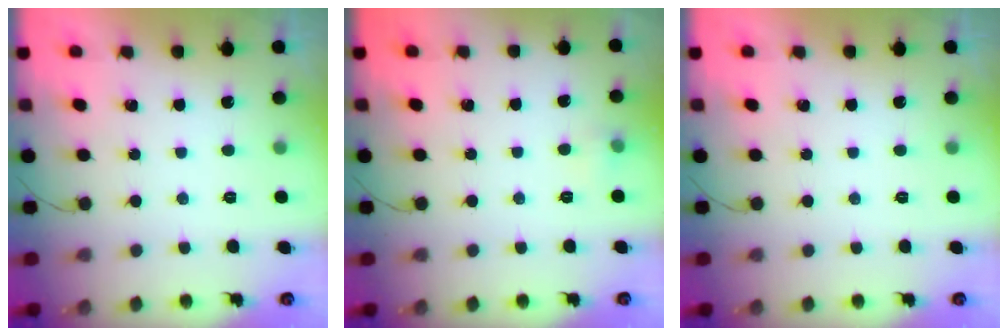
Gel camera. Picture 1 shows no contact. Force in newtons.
{"total": 3.6, "press": 3.4, "slide": 1.2}
{"total": 0.0}